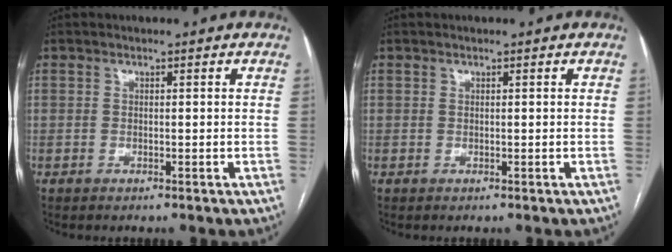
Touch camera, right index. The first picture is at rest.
{"total": 0.0}